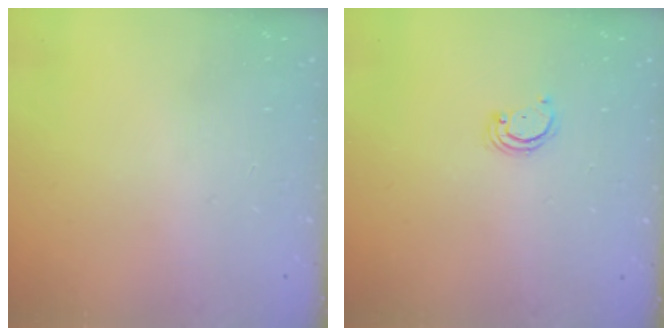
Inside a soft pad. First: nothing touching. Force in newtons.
{"total": 1.7, "press": 1.7, "slide": 0.1}